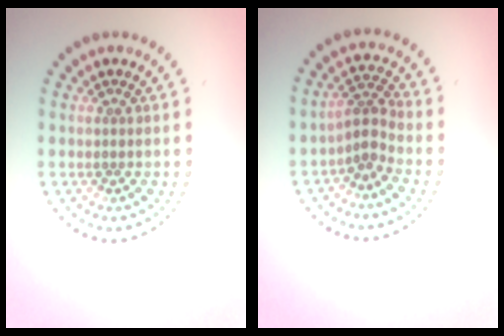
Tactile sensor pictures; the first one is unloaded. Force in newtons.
{"total": 2.5, "press": 1.8, "slide": 1.7}